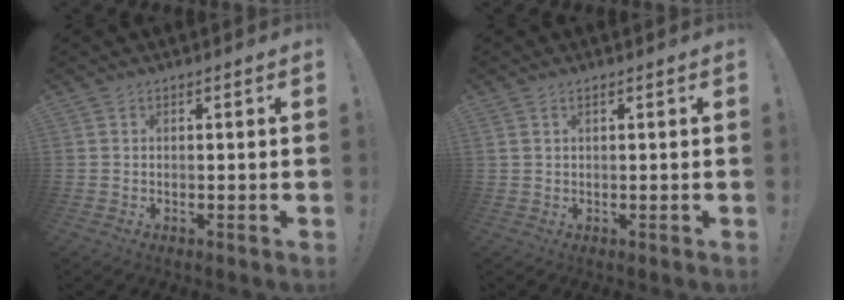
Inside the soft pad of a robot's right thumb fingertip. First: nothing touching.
{"total": 1.1, "force": [0.6, 0.6, 0.8], "torque": [-0.018, 0.003, 0.011]}